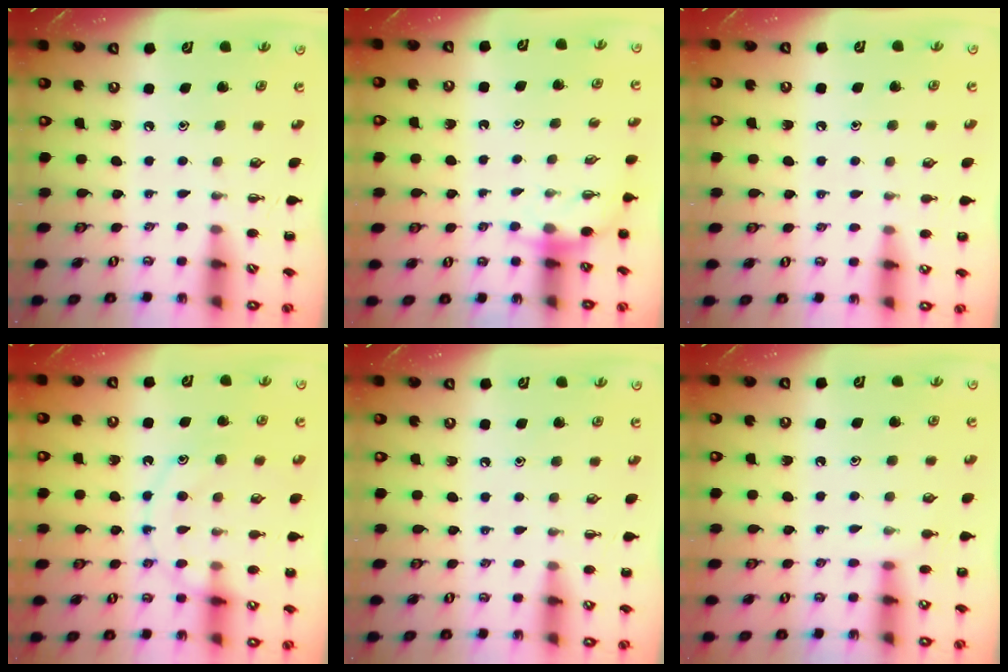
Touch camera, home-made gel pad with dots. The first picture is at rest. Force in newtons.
{"total": 3.0, "press": 2.9, "slide": 0.9}
{"total": 5.1, "press": 4.8, "slide": 1.6}
{"total": 12.2, "press": 12.1, "slide": 1.1}
{"total": 6.2, "press": 5.8, "slide": 2.3}
{"total": 5.2, "press": 5.0, "slide": 1.5}